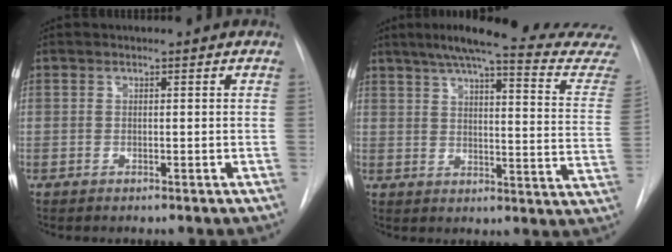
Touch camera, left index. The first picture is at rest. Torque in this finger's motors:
{"motor_torque": [0.95, -1.19, 0.33, 0.07]}